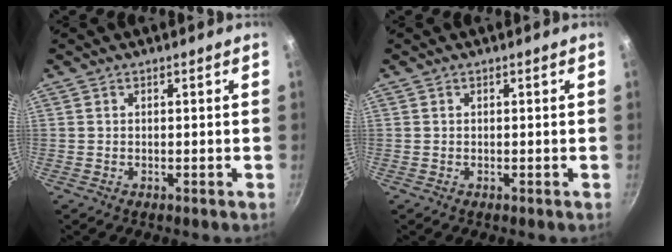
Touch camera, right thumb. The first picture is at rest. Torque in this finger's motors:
{"motor_torque": [0.01, 0.00, 0.05, 0.04, 0.03]}